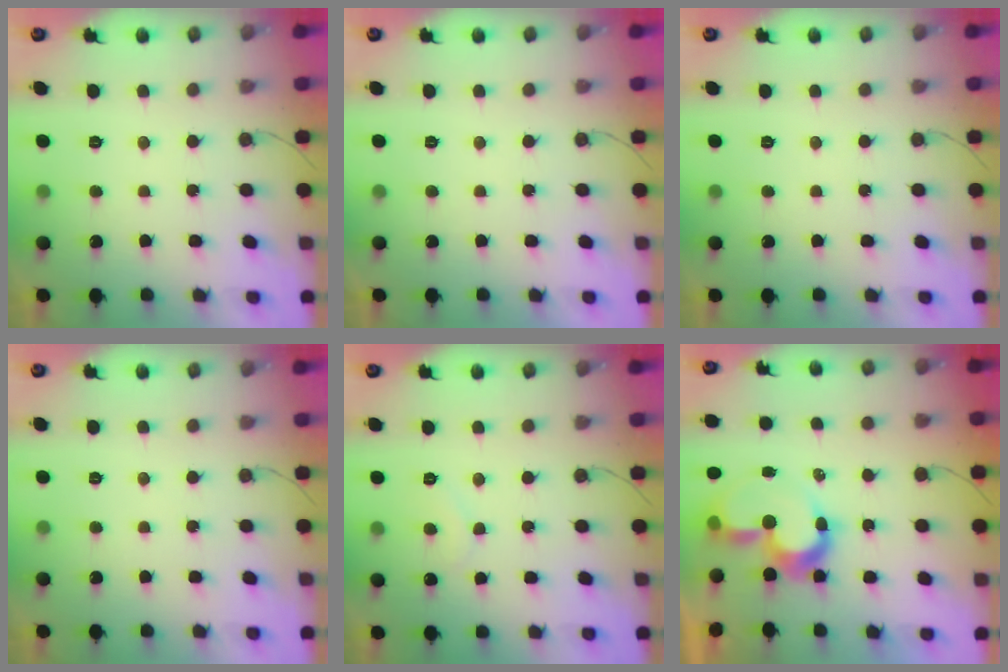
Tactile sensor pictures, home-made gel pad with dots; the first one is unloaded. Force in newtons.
{"total": 1.8, "press": 1.8, "slide": 0.0}
{"total": 0.0}
{"total": 0.0}
{"total": 5.6, "press": 5.6, "slide": 0.5}
{"total": 9.8, "press": 9.3, "slide": 3.2}